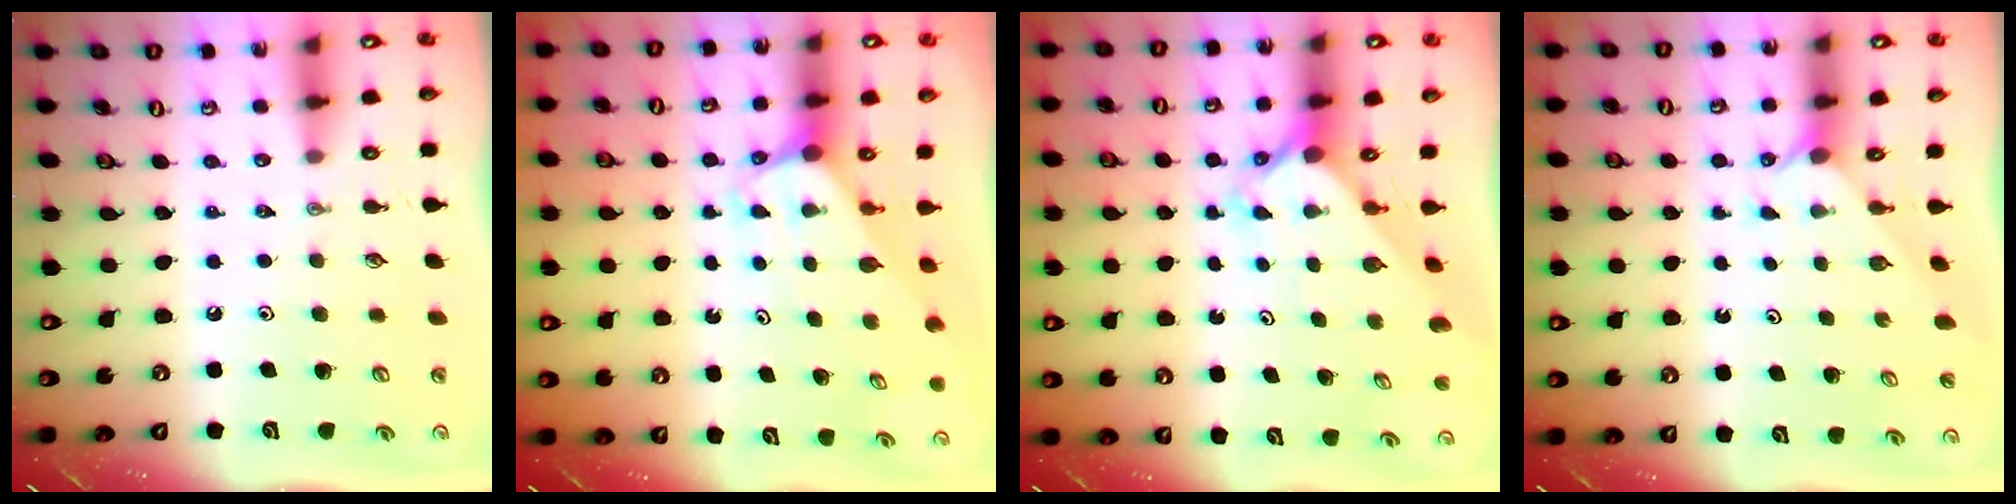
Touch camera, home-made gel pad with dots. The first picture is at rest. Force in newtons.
{"total": 2.9, "press": 2.9, "slide": 0.2}
{"total": 2.5, "press": 2.5, "slide": 0.2}
{"total": 0.9, "press": 0.9, "slide": 0.1}